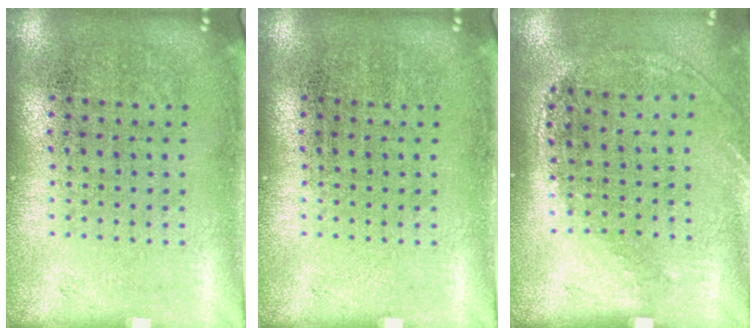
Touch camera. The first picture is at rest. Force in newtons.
{"total": 0.0}
{"total": 1.2, "press": 0.9, "slide": 0.9}